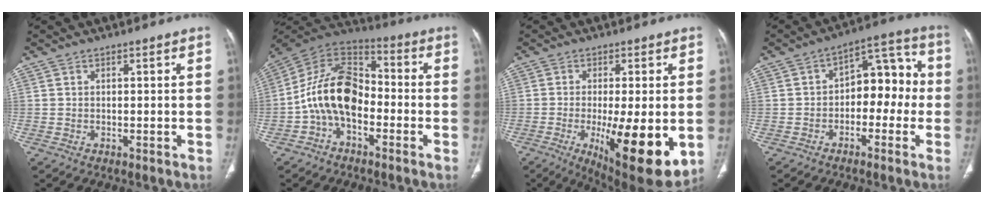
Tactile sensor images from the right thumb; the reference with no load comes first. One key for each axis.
{"total": 14.8, "fx": -3.5, "fy": 9.3, "fz": 11.0, "tx": -0.185, "ty": 0.059, "tz": -0.075}
{"total": 17.1, "fx": -3.9, "fy": 5.0, "fz": 15.8, "tx": -0.215, "ty": -0.030, "tz": -0.041}
{"total": 10.9, "fx": -1.3, "fy": 7.0, "fz": 8.3, "tx": -0.069, "ty": 0.048, "tz": -0.032}